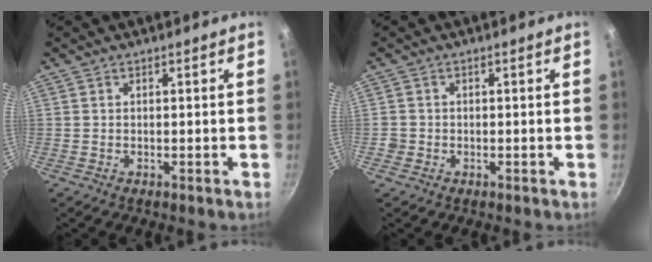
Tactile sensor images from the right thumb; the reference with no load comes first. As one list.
[{"total": 1.4, "force": [-0.5, 1.3, 0.3], "torque": [-0.004, 0.002, -0.009]}]